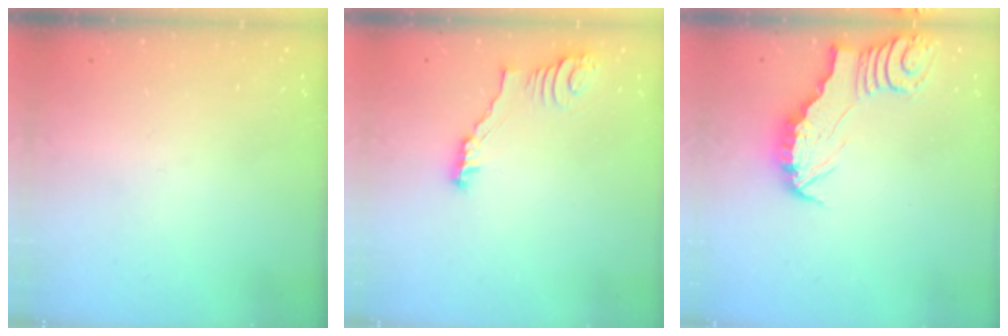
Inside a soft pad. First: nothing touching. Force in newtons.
{"total": 3.5, "press": 3.5, "slide": 0.3}
{"total": 3.0, "press": 3.0, "slide": 0.3}